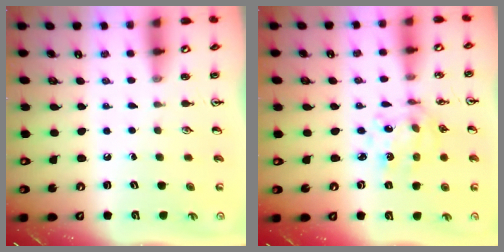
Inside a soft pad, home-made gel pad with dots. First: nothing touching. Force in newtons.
{"total": 6.3, "press": 6.0, "slide": 2.0}